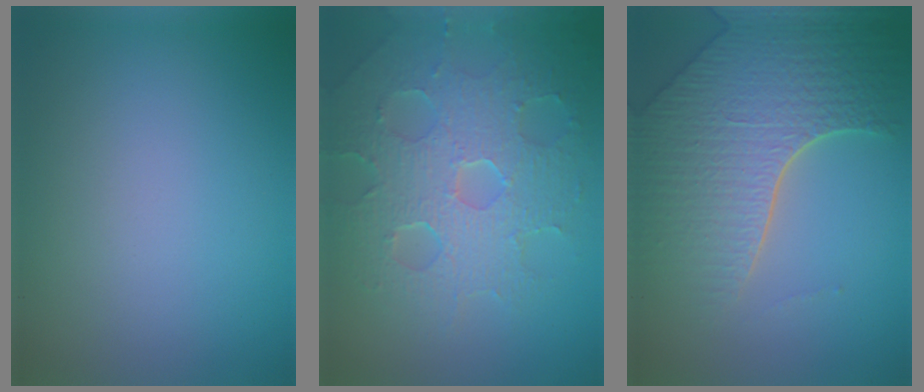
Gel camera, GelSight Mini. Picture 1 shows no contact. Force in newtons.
{"total": 8.1, "press": 5.7, "slide": 5.7}
{"total": 7.7, "press": 5.6, "slide": 5.3}